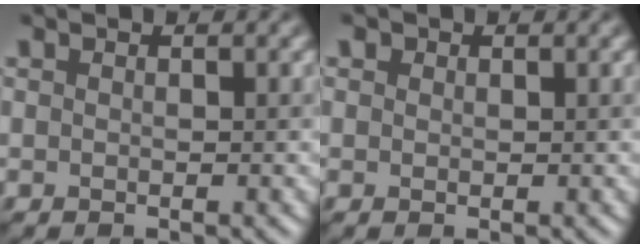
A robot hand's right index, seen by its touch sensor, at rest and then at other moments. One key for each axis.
{"total": 0.8, "fx": 0.5, "fy": 0.6, "fz": 0.2, "tx": -0.002, "ty": 0.000, "tz": 0.002}